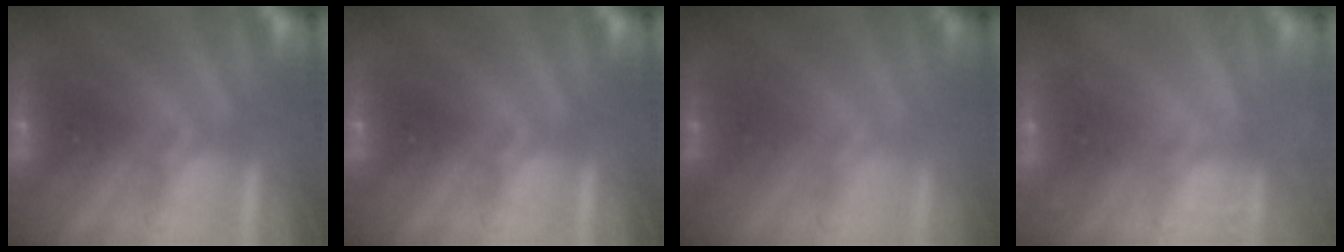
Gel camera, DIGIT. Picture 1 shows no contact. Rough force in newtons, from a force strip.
{"total": 0.0}
{"total": 1.6}
{"total": 2.3}